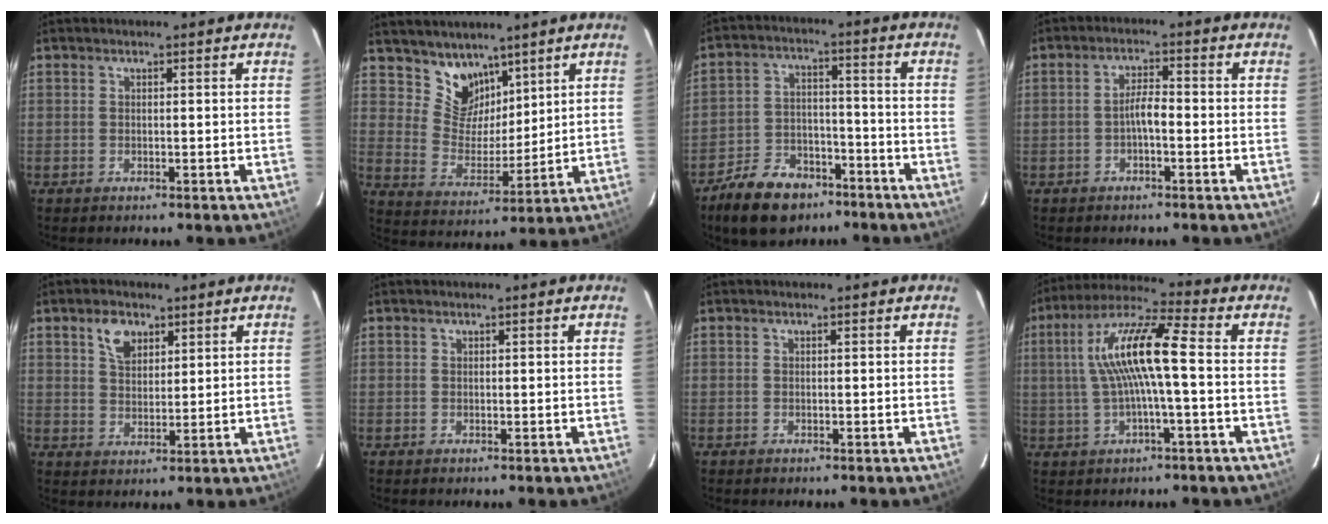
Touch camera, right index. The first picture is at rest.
{"total": 8.8, "force": [6.6, 5.5, 2.2], "torque": [-0.034, -0.003, 0.130]}
{"total": 12.6, "force": [-8.9, 7.4, 5.2], "torque": [-0.123, 0.013, -0.134]}
{"total": 2.9, "force": [-1.2, 0.7, 2.5], "torque": [-0.049, 0.009, -0.022]}
{"total": 5.3, "force": [3.0, 3.3, 2.9], "torque": [-0.043, 0.009, 0.056]}
{"total": 0.0}
{"total": 0.0}
{"total": 12.2, "force": [0.4, 1.4, 12.1], "torque": [-0.238, 0.021, 0.008]}